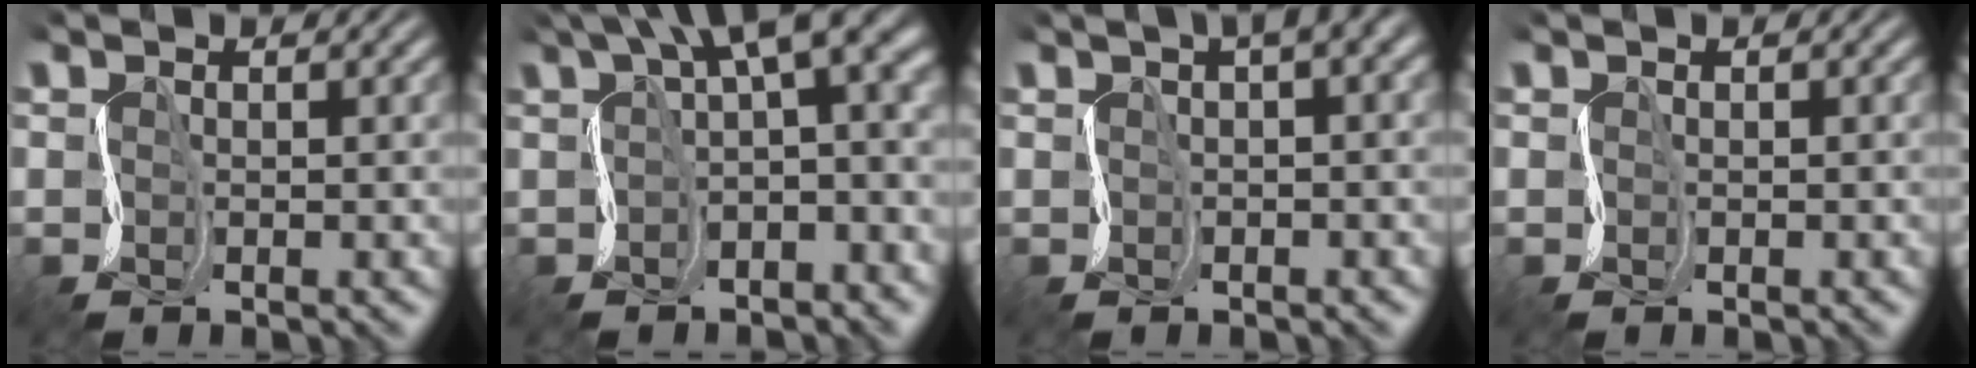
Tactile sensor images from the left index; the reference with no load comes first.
{"total": 9.8, "force": [2.9, 3.8, 8.5], "torque": [-0.121, 0.017, 0.050]}
{"total": 4.3, "force": [1.6, 0.9, 4.0], "torque": [-0.046, 0.018, 0.021]}
{"total": 0.0}